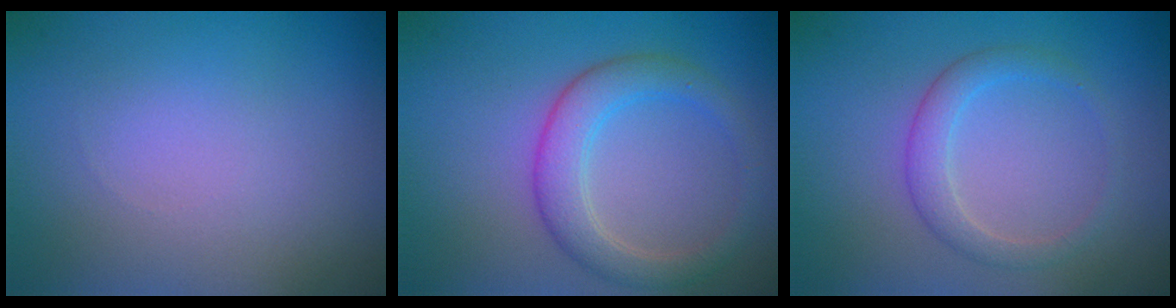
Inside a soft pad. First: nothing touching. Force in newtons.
{"total": 3.8, "press": 3.8, "slide": 0.2}
{"total": 2.2, "press": 2.2, "slide": 0.1}